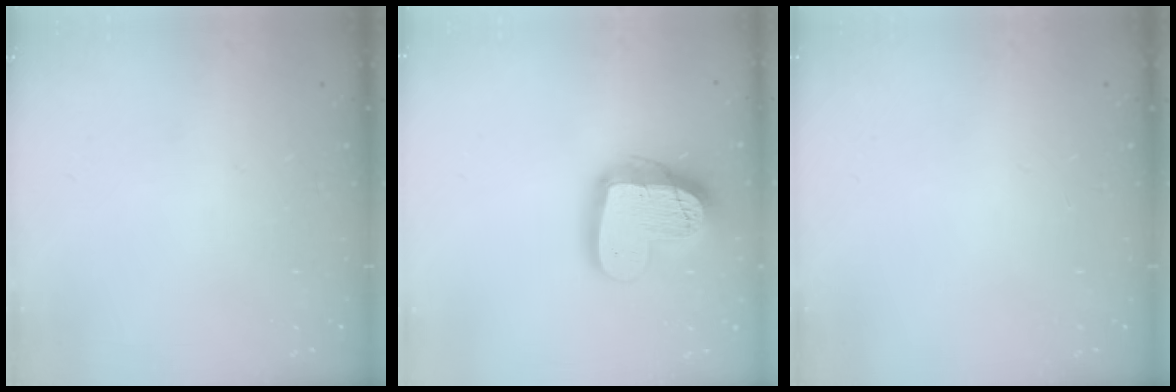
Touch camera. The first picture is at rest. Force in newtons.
{"total": 18.8, "press": 18.7, "slide": 1.9}
{"total": 0.0}